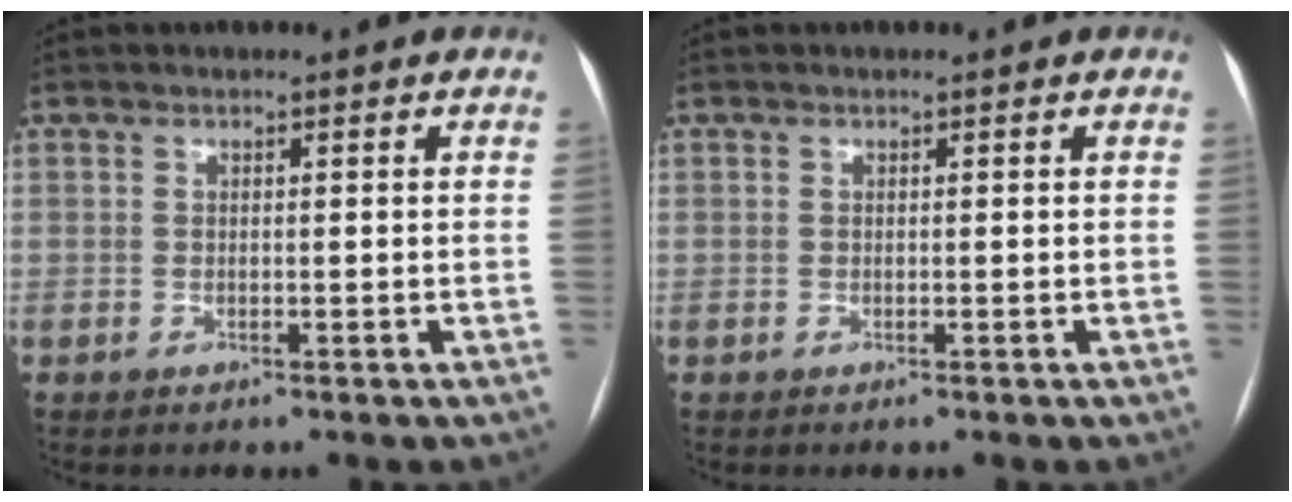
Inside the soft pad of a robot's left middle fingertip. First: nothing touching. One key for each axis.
{"total": 0.0}